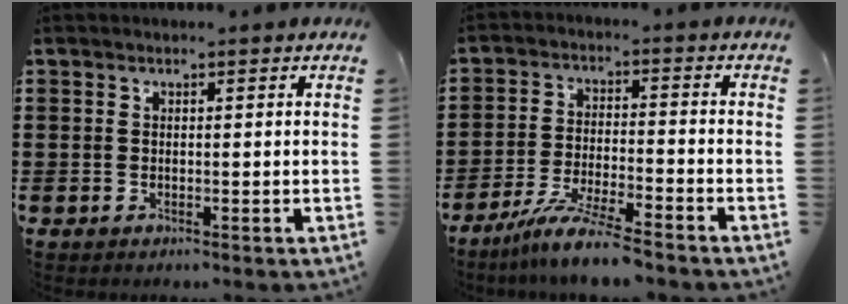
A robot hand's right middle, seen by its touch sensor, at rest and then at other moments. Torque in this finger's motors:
{"motor_torque": [1.48, -0.66, 0.39, 0.05]}